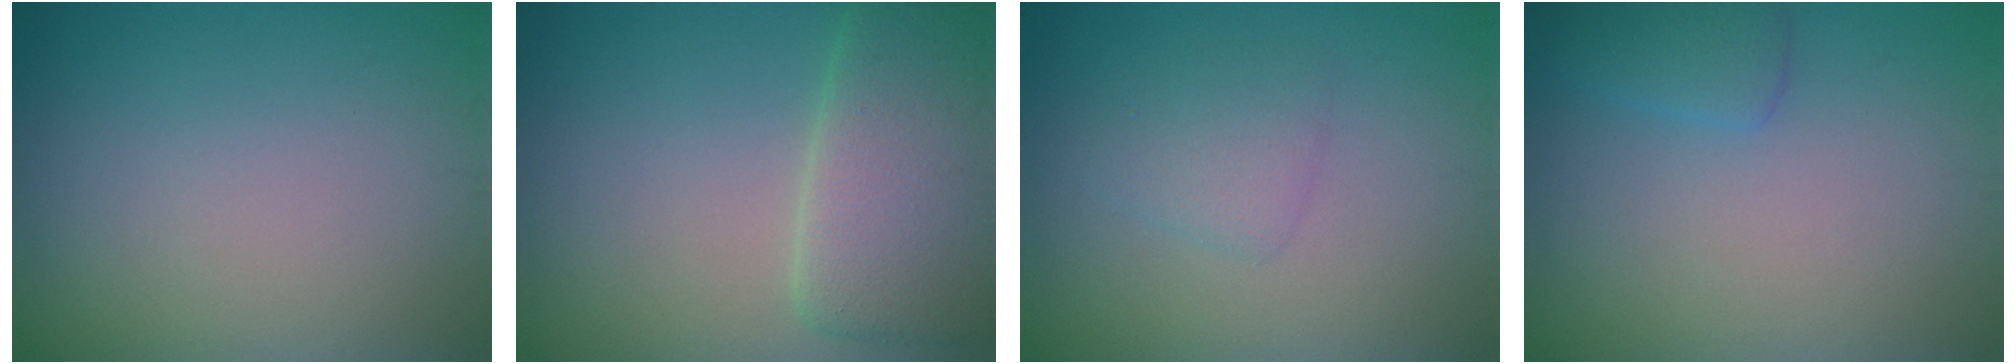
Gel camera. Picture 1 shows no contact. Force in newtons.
{"total": 6.9, "press": 6.9, "slide": 0.2}
{"total": 2.0, "press": 2.0, "slide": 0.2}
{"total": 1.8, "press": 1.8, "slide": 0.2}